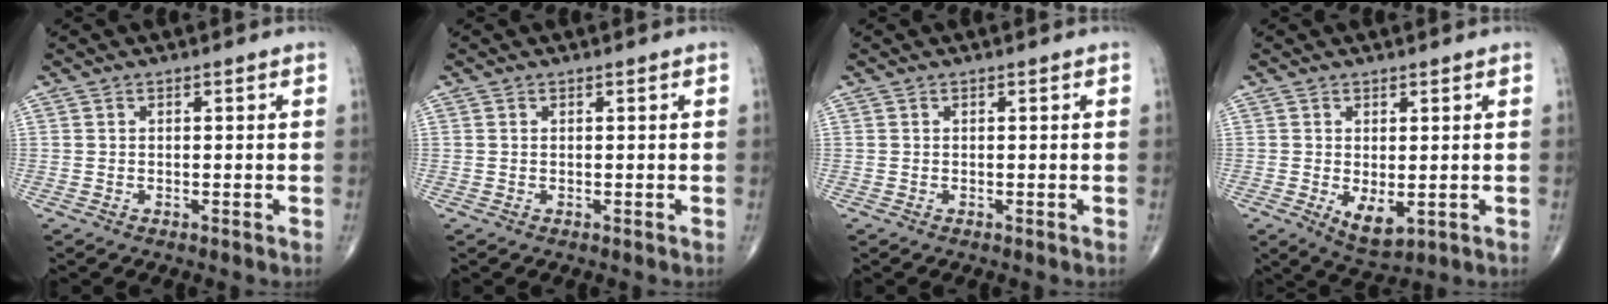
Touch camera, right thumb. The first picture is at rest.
{"total": 0.0}
{"total": 0.0}
{"total": 5.3, "force": [-0.9, 2.6, 4.5], "torque": [-0.067, -0.015, -0.001]}